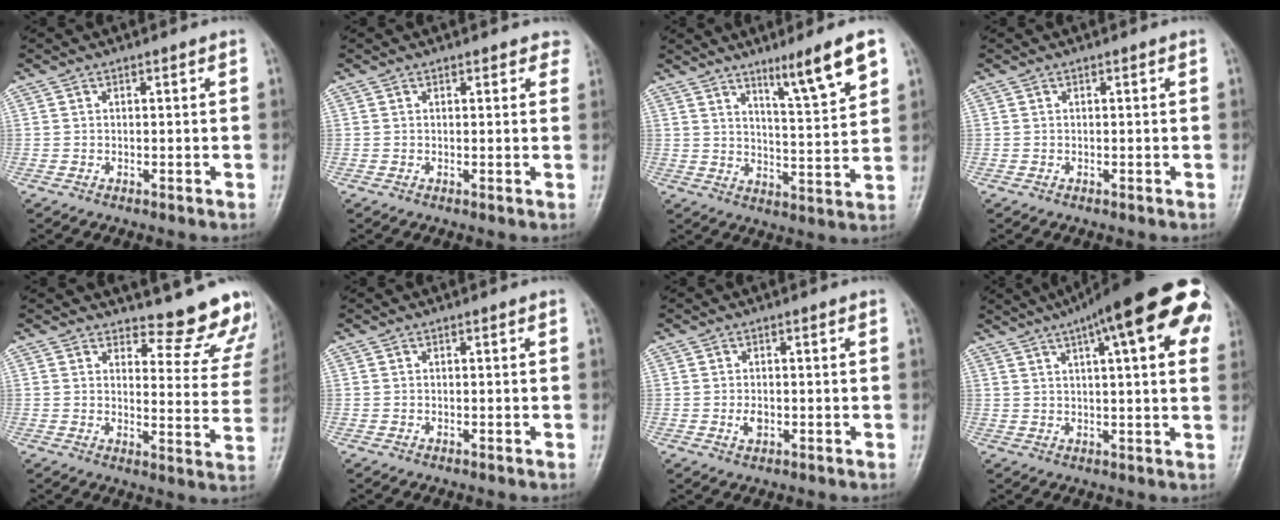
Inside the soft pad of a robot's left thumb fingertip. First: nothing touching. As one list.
[{"total": 2.6, "force": [2.1, 1.4, 0.7], "torque": [0.024, -0.005, 0.010]}, {"total": 10.5, "force": [6.4, 0.6, 8.3], "torque": [-0.125, -0.042, 0.104]}, {"total": 0.0}, {"total": 13.8, "force": [13.0, 4.0, 2.5], "torque": [0.018, -0.130, 0.134]}, {"total": 0.0}, {"total": 1.9, "force": [-0.3, 1.3, 1.4], "torque": [-0.023, -0.001, -0.006]}, {"total": 23.1, "force": [10.7, 6.1, 19.5], "torque": [-0.264, 0.025, 0.139]}]